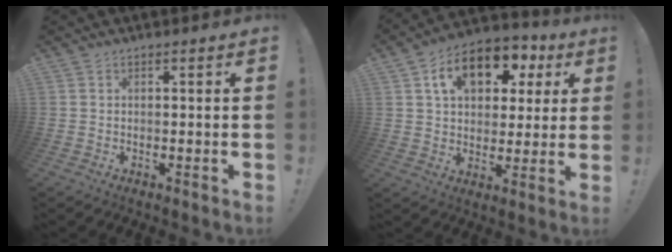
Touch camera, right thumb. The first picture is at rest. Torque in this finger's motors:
{"motor_torque": [0.76, 0.78, 0.15, 0.15, 0.12]}